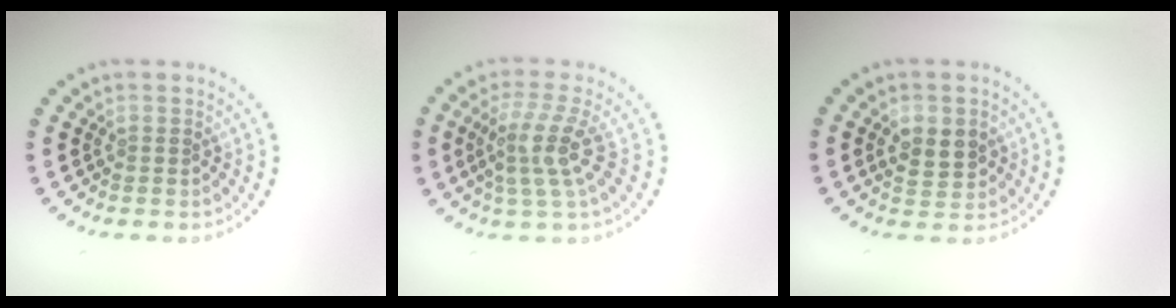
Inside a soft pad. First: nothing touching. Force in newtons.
{"total": 3.8, "press": 2.8, "slide": 2.7}
{"total": 2.9, "press": 2.9, "slide": 0.4}